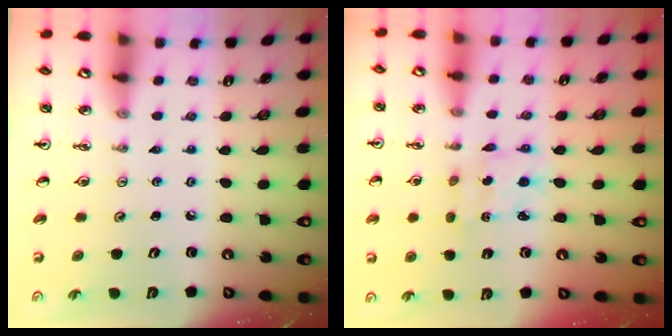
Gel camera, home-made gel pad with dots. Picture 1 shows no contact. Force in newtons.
{"total": 2.3, "press": 2.2, "slide": 0.7}